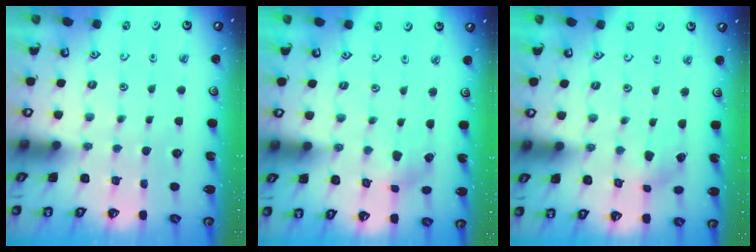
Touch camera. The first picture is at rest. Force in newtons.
{"total": 0.9, "press": 0.9, "slide": 0.2}
{"total": 1.3, "press": 1.3, "slide": 0.1}